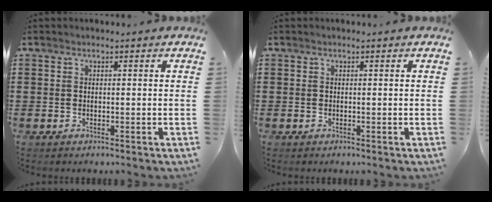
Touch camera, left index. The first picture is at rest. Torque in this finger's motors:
{"motor_torque": [0.00, 0.00, 0.00, 0.00]}